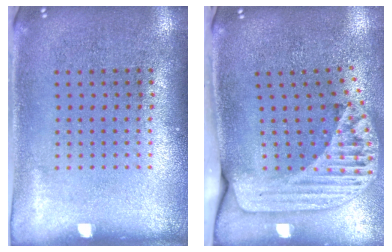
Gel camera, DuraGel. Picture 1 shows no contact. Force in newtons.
{"total": 2.3, "press": 1.7, "slide": 1.5}